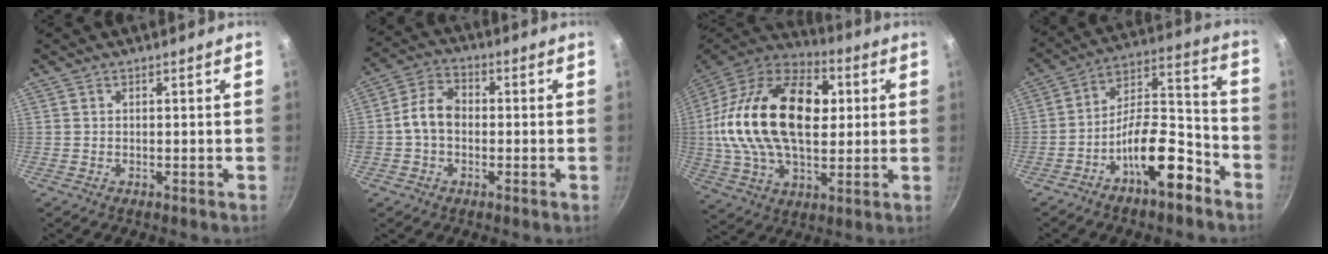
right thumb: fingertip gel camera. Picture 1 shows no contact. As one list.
[{"total": 7.4, "force": [-0.7, 5.4, 4.9], "torque": [-0.074, 0.027, -0.026]}, {"total": 29.5, "force": [3.8, 17.7, 23.3], "torque": [-0.414, 0.025, 0.051]}, {"total": 15.4, "force": [-8.5, 6.1, 11.3], "torque": [-0.152, 0.086, -0.144]}]